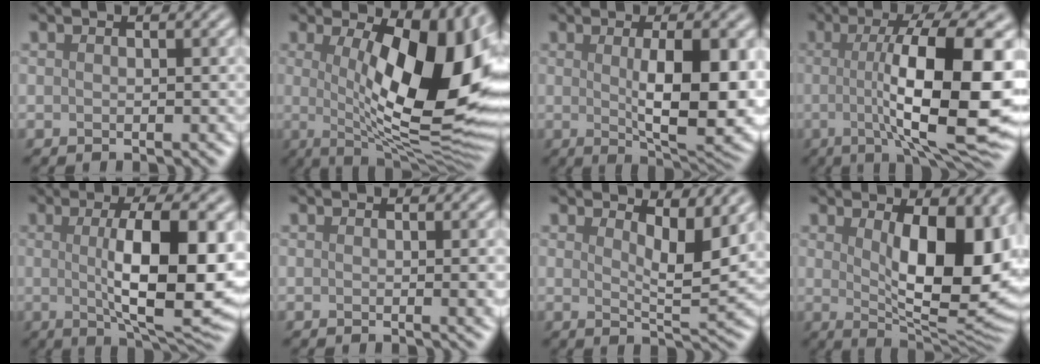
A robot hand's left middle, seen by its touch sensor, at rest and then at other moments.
{"total": 14.4, "force": [1.4, 5.1, 13.4], "torque": [-0.163, -0.005, 0.015]}
{"total": 9.5, "force": [0.2, 2.8, 9.0], "torque": [-0.130, -0.010, 0.011]}
{"total": 14.1, "force": [-0.3, 4.0, 13.5], "torque": [-0.179, -0.005, -0.010]}
{"total": 11.2, "force": [0.3, 3.1, 10.8], "torque": [-0.151, -0.008, 0.009]}
{"total": 2.1, "force": [0.0, 0.6, 2.0], "torque": [-0.018, -0.001, -0.004]}
{"total": 4.4, "force": [2.2, 1.3, 3.6], "torque": [-0.054, -0.011, 0.034]}
{"total": 12.2, "force": [2.0, 5.0, 10.9], "torque": [-0.131, -0.006, 0.033]}